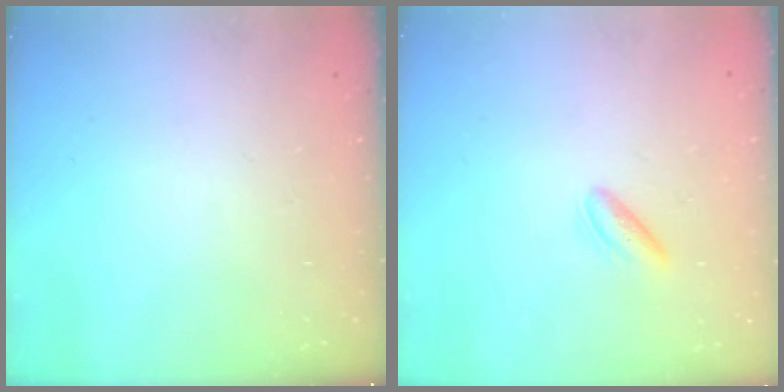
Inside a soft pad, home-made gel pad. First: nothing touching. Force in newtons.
{"total": 2.4, "press": 2.2, "slide": 0.9}